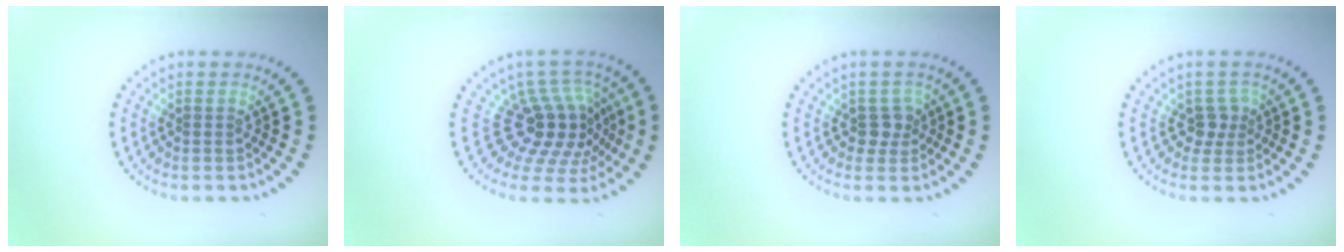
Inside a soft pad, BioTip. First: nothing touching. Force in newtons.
{"total": 5.1, "press": 3.6, "slide": 3.6}
{"total": 1.7, "press": 1.4, "slide": 1.0}
{"total": 1.9, "press": 1.4, "slide": 1.3}